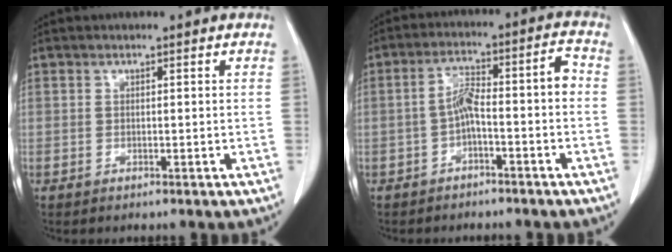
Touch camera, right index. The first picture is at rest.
{"total": 6.9, "force": [-1.8, 1.3, 6.5], "torque": [-0.113, 0.039, -0.030]}